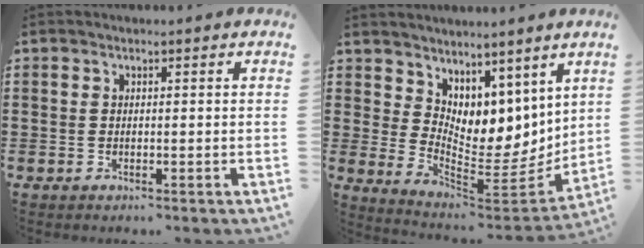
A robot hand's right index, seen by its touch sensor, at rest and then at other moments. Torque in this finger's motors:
{"motor_torque": [0.50, 0.47, 0.77, 0.14]}